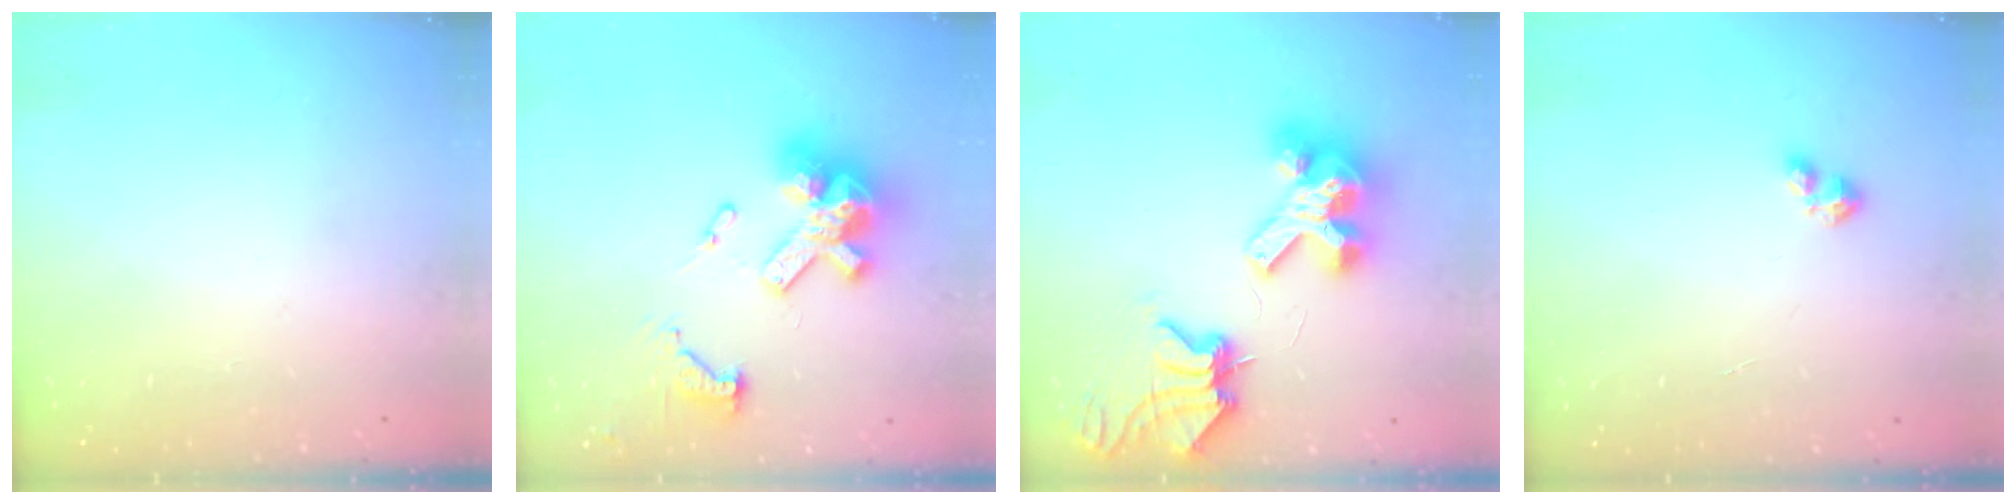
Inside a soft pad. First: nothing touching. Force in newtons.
{"total": 18.5, "press": 18.3, "slide": 2.4}
{"total": 12.5, "press": 12.4, "slide": 1.5}
{"total": 1.9, "press": 1.9, "slide": 0.4}